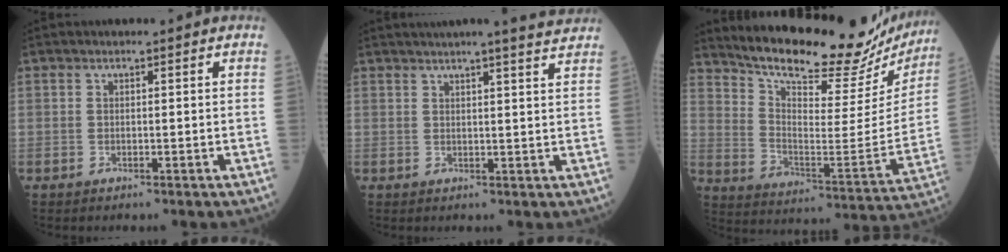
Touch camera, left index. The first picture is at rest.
{"total": 11.3, "force": [10.6, -1.0, 3.7], "torque": [-0.055, -0.022, 0.119]}
{"total": 26.5, "force": [24.1, 5.5, 9.6], "torque": [-0.160, -0.074, 0.323]}